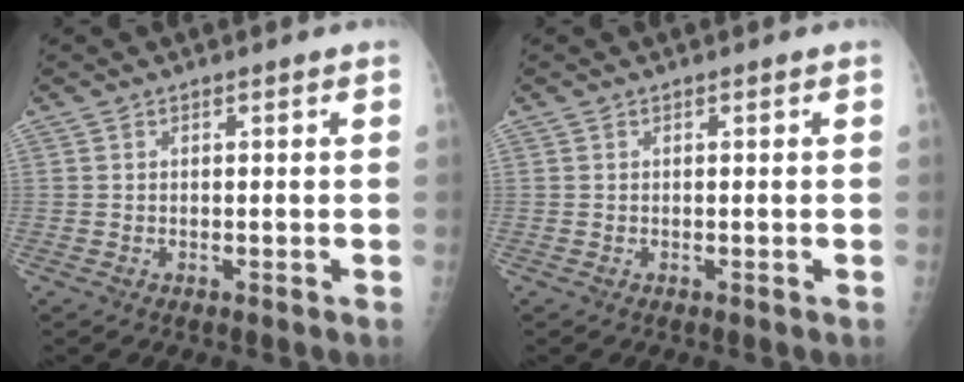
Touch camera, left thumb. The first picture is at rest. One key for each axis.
{"total": 0.0}